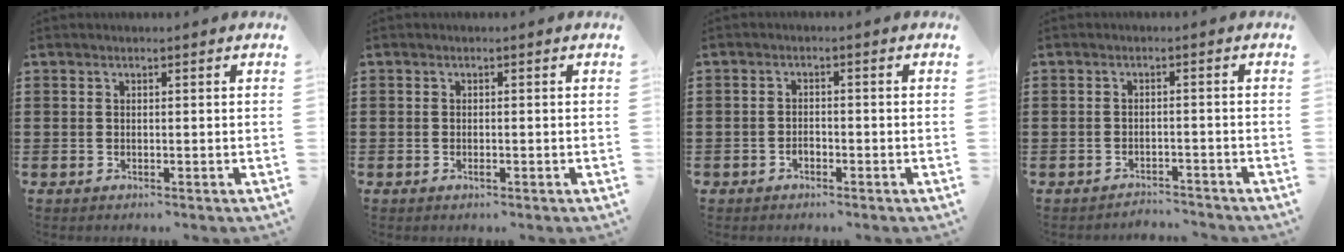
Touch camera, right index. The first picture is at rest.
{"total": 0.6, "force": [-0.3, 0.2, 0.5], "torque": [-0.010, -0.006, -0.003]}
{"total": 1.2, "force": [-0.9, 0.7, 0.4], "torque": [-0.011, -0.001, -0.019]}
{"total": 2.3, "force": [-2.3, 0.2, -0.1], "torque": [-0.006, 0.001, -0.051]}